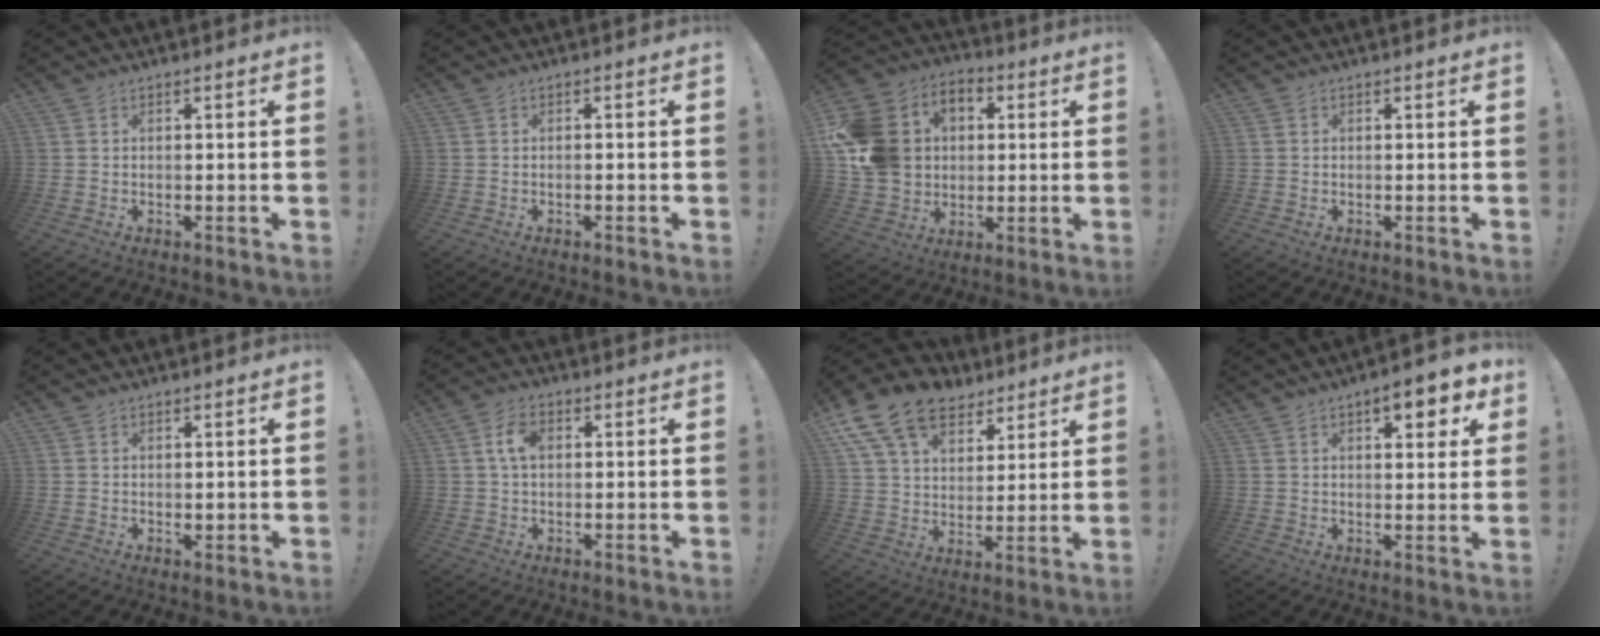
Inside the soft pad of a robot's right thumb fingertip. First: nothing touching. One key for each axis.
{"total": 0.8, "fx": -0.7, "fy": 0.0, "fz": 0.4, "tx": -0.008, "ty": 0.001, "tz": -0.012}
{"total": 17.1, "fx": 1.6, "fy": 14.8, "fz": 8.4, "tx": -0.151, "ty": 0.008, "tz": 0.043}
{"total": 0.0}
{"total": 0.9, "fx": 0.6, "fy": 0.7, "fz": 0.2, "tx": 0.003, "ty": -0.002, "tz": 0.010}
{"total": 5.5, "fx": 1.2, "fy": 3.3, "fz": 4.3, "tx": -0.070, "ty": 0.006, "tz": 0.020}
{"total": 17.5, "fx": 10.4, "fy": 11.2, "fz": 8.5, "tx": -0.140, "ty": -0.057, "tz": 0.195}
{"total": 7.8, "fx": 4.1, "fy": 2.7, "fz": 6.0, "tx": -0.066, "ty": -0.021, "tz": 0.064}